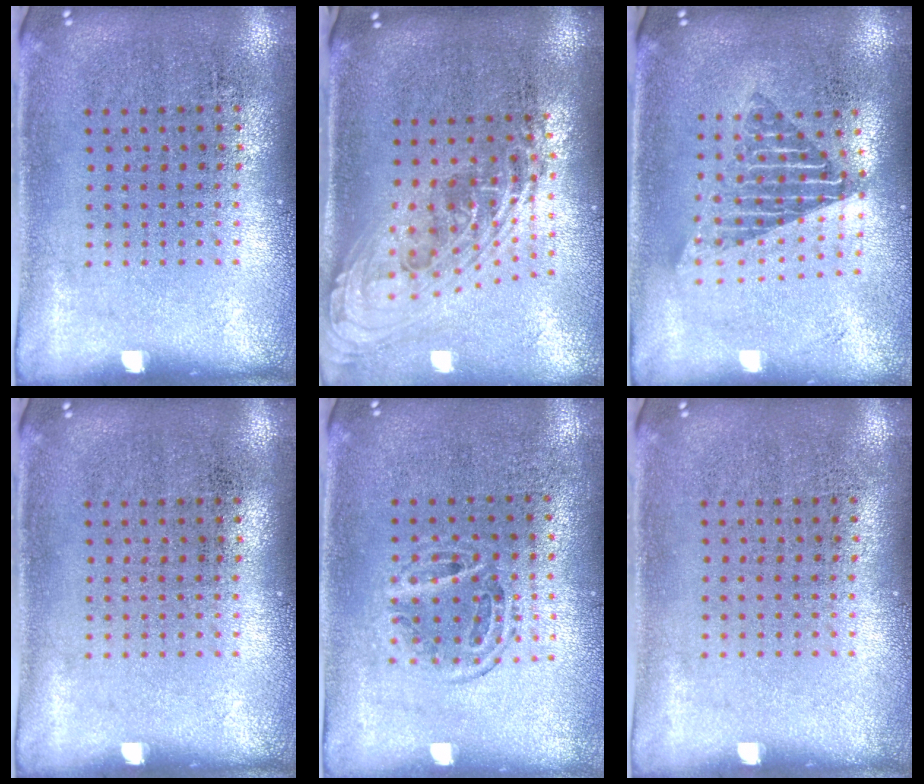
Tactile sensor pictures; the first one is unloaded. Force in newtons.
{"total": 2.2, "press": 1.6, "slide": 1.5}
{"total": 1.7, "press": 1.4, "slide": 1.0}
{"total": 0.0}
{"total": 1.0, "press": 0.9, "slide": 0.4}
{"total": 0.0}